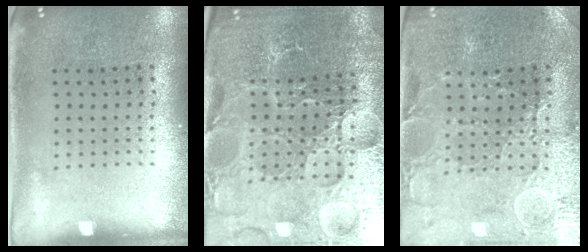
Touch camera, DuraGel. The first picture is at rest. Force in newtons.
{"total": 5.3, "press": 5.0, "slide": 1.6}
{"total": 1.3, "press": 1.3, "slide": 0.4}